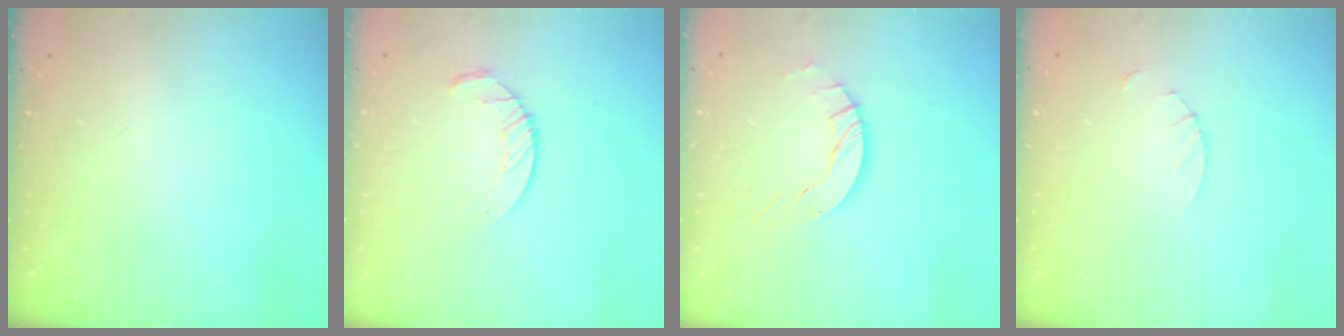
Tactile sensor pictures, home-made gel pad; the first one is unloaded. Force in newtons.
{"total": 4.6, "press": 4.6, "slide": 0.5}
{"total": 5.7, "press": 5.7, "slide": 0.2}
{"total": 1.8, "press": 1.8, "slide": 0.2}